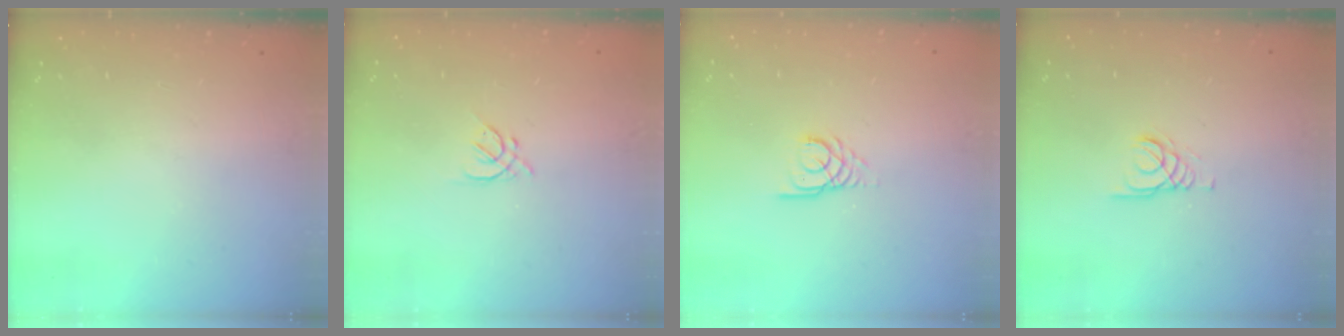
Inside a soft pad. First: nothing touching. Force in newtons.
{"total": 1.3, "press": 1.2, "slide": 0.5}
{"total": 3.6, "press": 3.5, "slide": 0.4}
{"total": 1.4, "press": 1.4, "slide": 0.2}